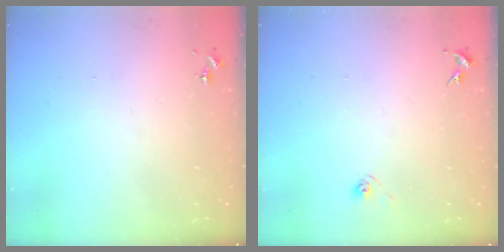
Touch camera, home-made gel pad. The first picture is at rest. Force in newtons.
{"total": 3.0, "press": 2.5, "slide": 1.7}